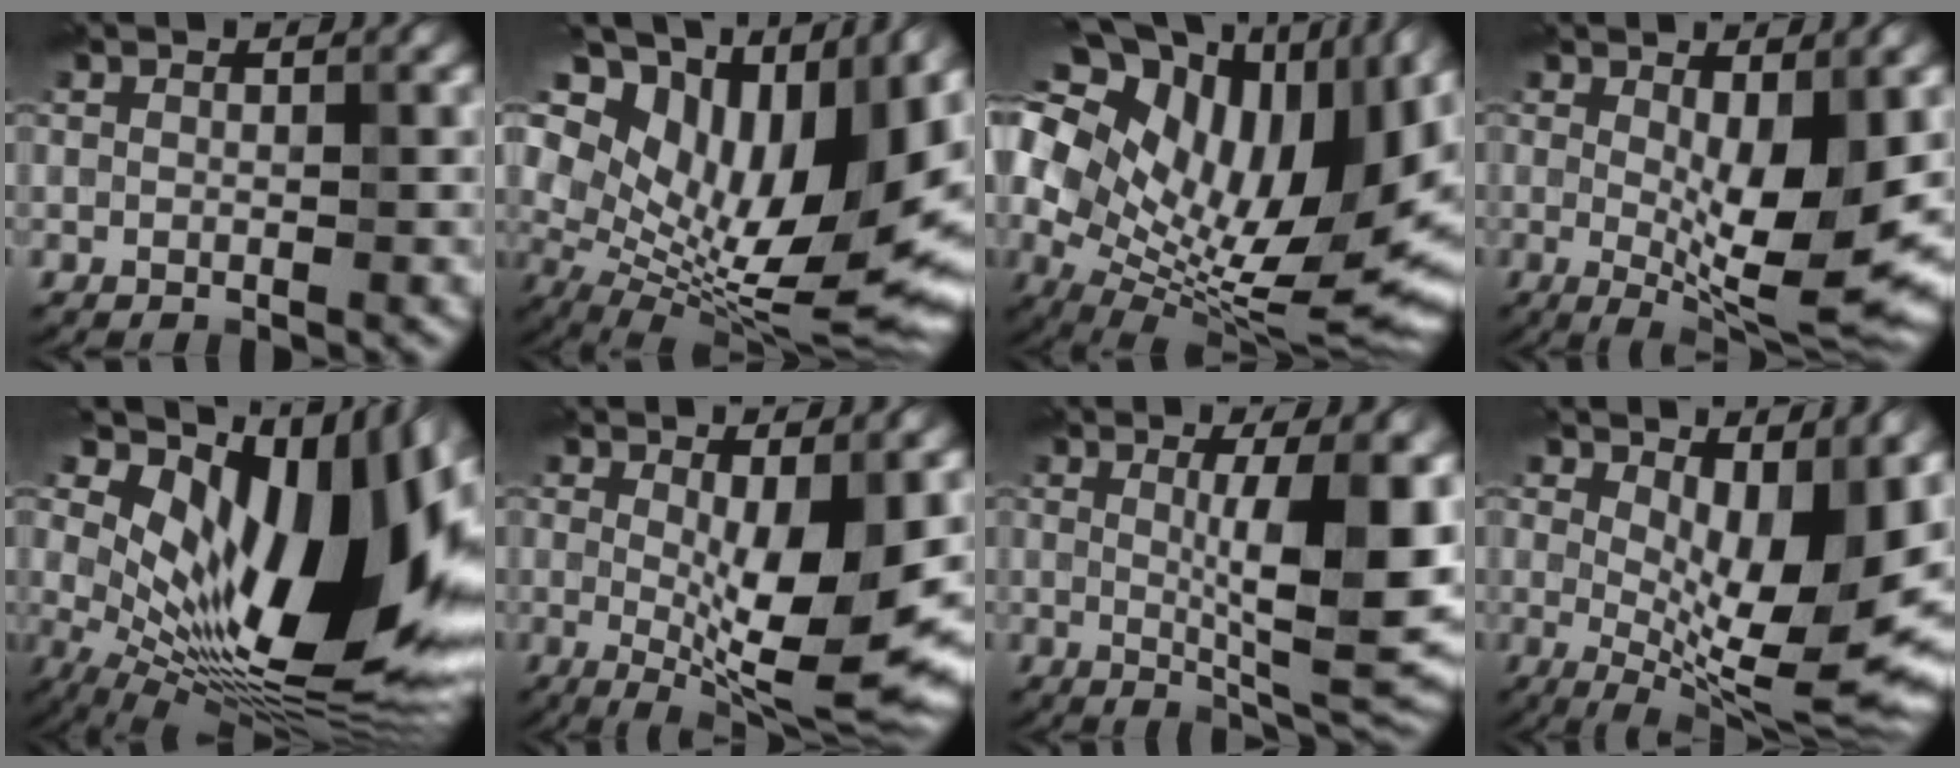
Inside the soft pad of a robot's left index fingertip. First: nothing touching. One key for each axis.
{"total": 17.0, "fx": 7.4, "fy": 7.6, "fz": 13.3, "tx": -0.220, "ty": 0.023, "tz": 0.149}
{"total": 20.7, "fx": 5.2, "fy": 11.2, "fz": 16.6, "tx": -0.291, "ty": 0.026, "tz": 0.132}
{"total": 7.7, "fx": -0.2, "fy": 2.4, "fz": 7.3, "tx": -0.125, "ty": -0.013, "tz": 0.005}
{"total": 18.1, "fx": 3.6, "fy": 9.2, "fz": 15.2, "tx": -0.230, "ty": 0.012, "tz": 0.057}
{"total": 8.8, "fx": -0.4, "fy": 2.3, "fz": 8.5, "tx": -0.141, "ty": -0.021, "tz": 0.002}
{"total": 9.7, "fx": 0.7, "fy": 2.0, "fz": 9.5, "tx": -0.132, "ty": -0.011, "tz": 0.018}
{"total": 10.8, "fx": 1.4, "fy": 4.2, "fz": 9.9, "tx": -0.142, "ty": -0.019, "tz": 0.026}